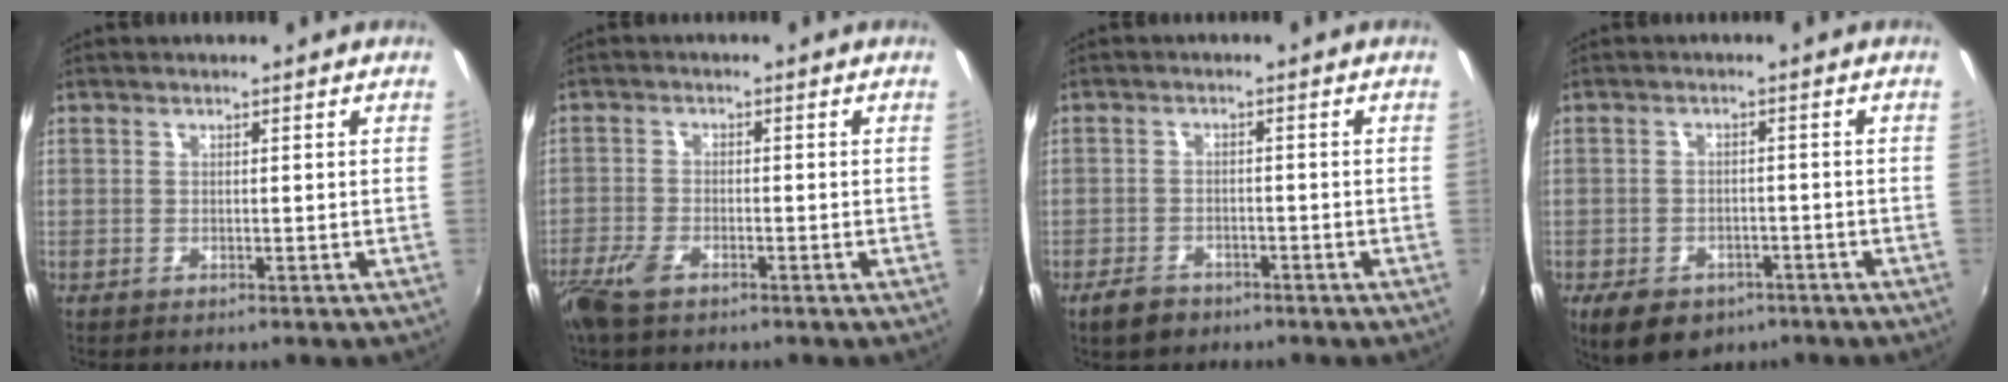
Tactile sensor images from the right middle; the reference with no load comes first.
{"total": 5.7, "force": [-3.9, 2.2, 3.4], "torque": [-0.094, -0.010, -0.079]}
{"total": 4.6, "force": [-3.3, 2.6, 1.8], "torque": [-0.051, 0.002, -0.051]}
{"total": 9.1, "force": [-5.6, 5.7, 4.4], "torque": [-0.098, -0.009, -0.077]}